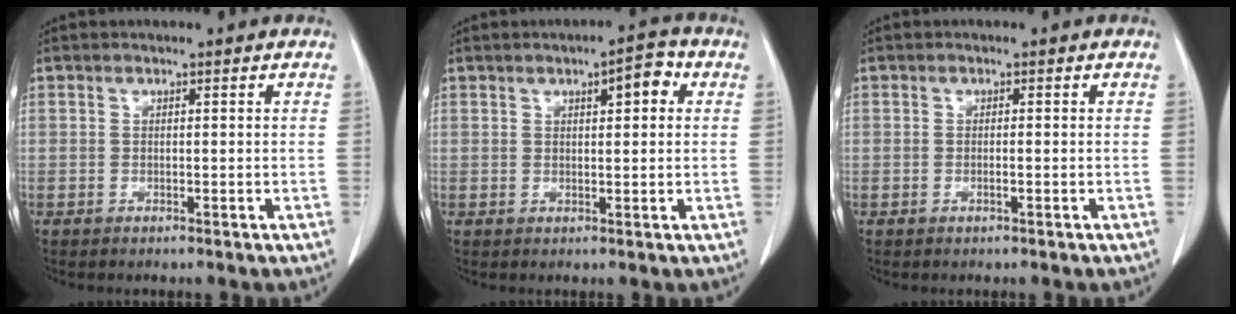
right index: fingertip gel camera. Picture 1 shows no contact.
{"total": 4.8, "force": [1.7, 1.7, 4.2], "torque": [-0.064, 0.016, 0.025]}
{"total": 0.9, "force": [-0.3, 0.2, 0.9], "torque": [-0.019, 0.001, -0.004]}